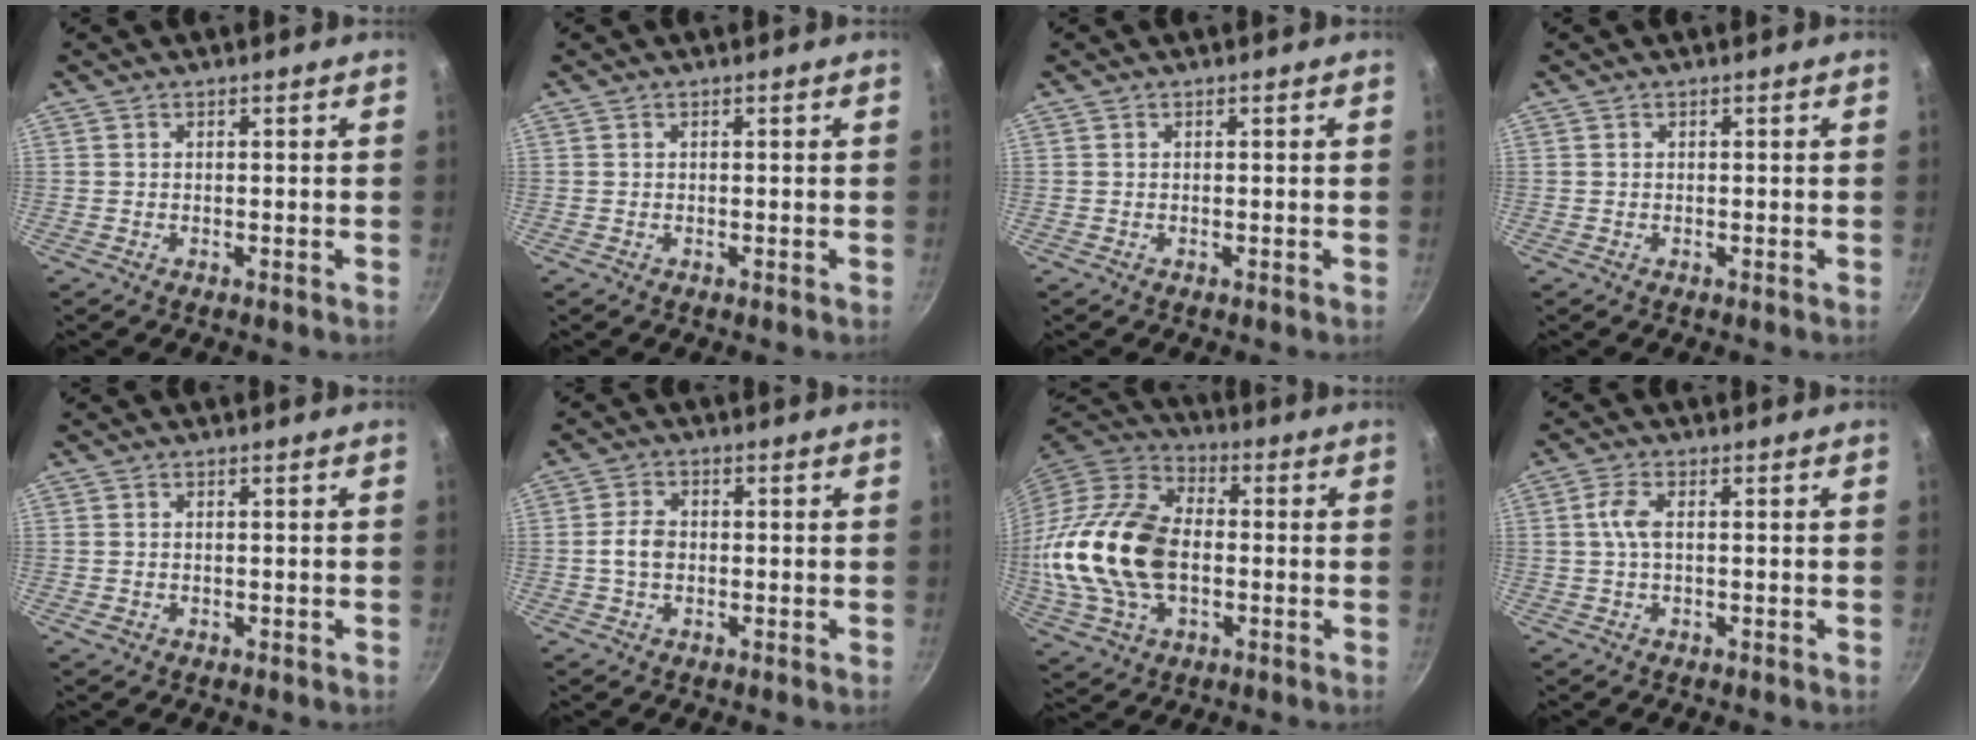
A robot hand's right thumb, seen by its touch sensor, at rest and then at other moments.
{"total": 0.0}
{"total": 0.0}
{"total": 0.0}
{"total": 1.1, "force": [-0.3, 0.9, 0.6], "torque": [-0.009, 0.000, -0.005]}
{"total": 4.0, "force": [-0.4, 2.9, 2.8], "torque": [-0.050, 0.015, -0.012]}
{"total": 22.5, "force": [-1.5, 14.5, 17.2], "torque": [-0.331, 0.029, -0.032]}
{"total": 3.5, "force": [0.2, 1.5, 3.2], "torque": [-0.077, 0.009, 0.000]}